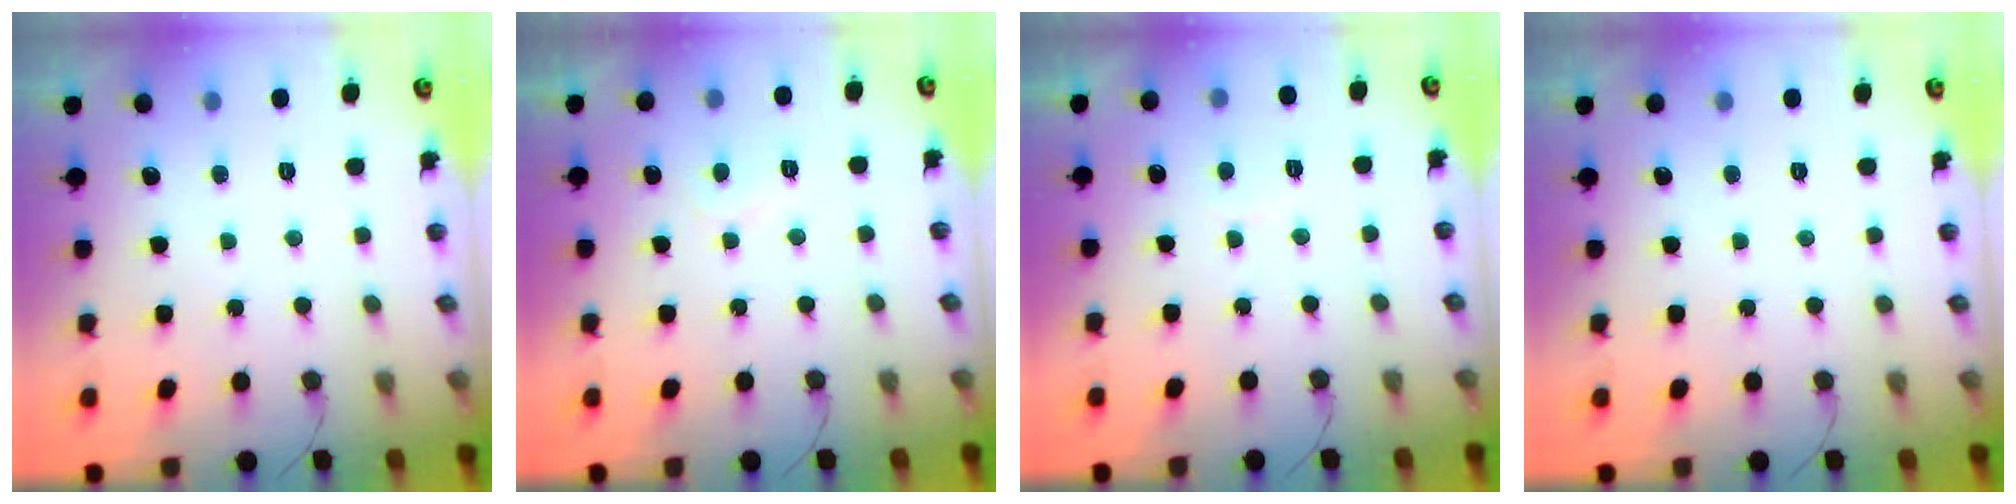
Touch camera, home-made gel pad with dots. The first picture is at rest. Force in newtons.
{"total": 2.2, "press": 2.1, "slide": 0.5}
{"total": 1.3, "press": 1.2, "slide": 0.5}
{"total": 0.0}